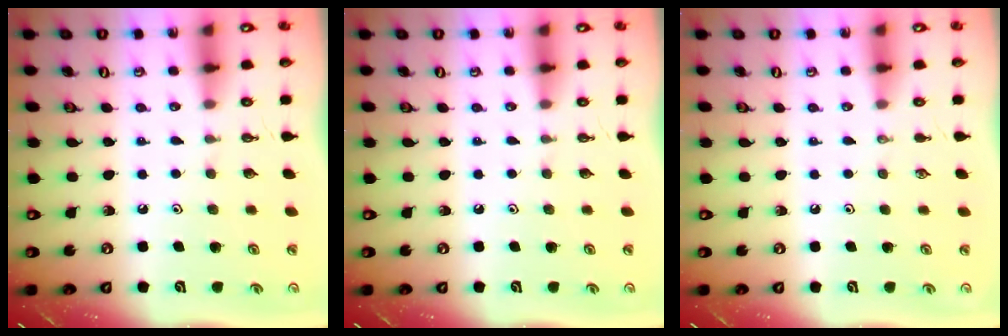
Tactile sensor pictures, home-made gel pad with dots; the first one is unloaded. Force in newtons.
{"total": 0.0}
{"total": 0.0}